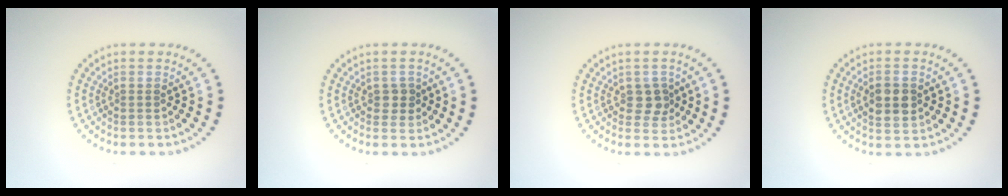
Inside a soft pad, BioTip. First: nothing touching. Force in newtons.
{"total": 1.2, "press": 1.2, "slide": 0.3}
{"total": 1.7, "press": 1.6, "slide": 0.6}
{"total": 3.2, "press": 3.2, "slide": 0.2}